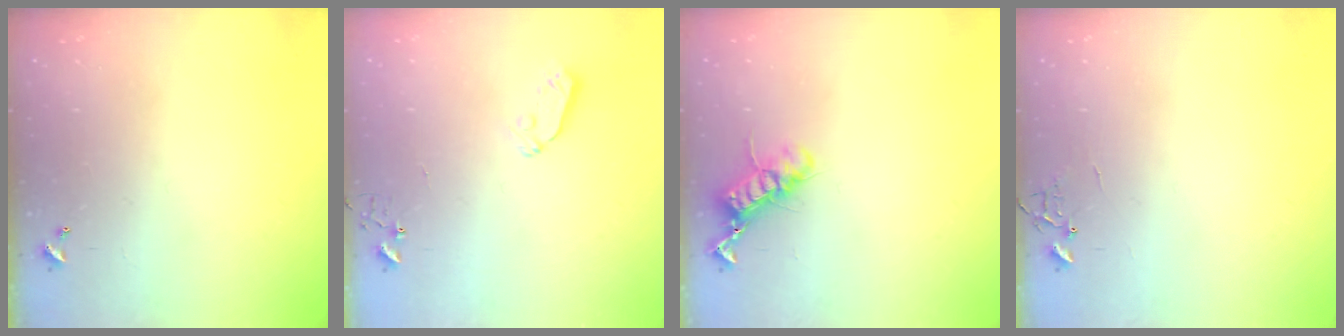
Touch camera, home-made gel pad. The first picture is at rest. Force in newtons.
{"total": 3.7, "press": 3.7, "slide": 0.5}
{"total": 12.0, "press": 11.9, "slide": 0.7}
{"total": 6.4, "press": 6.4, "slide": 0.6}